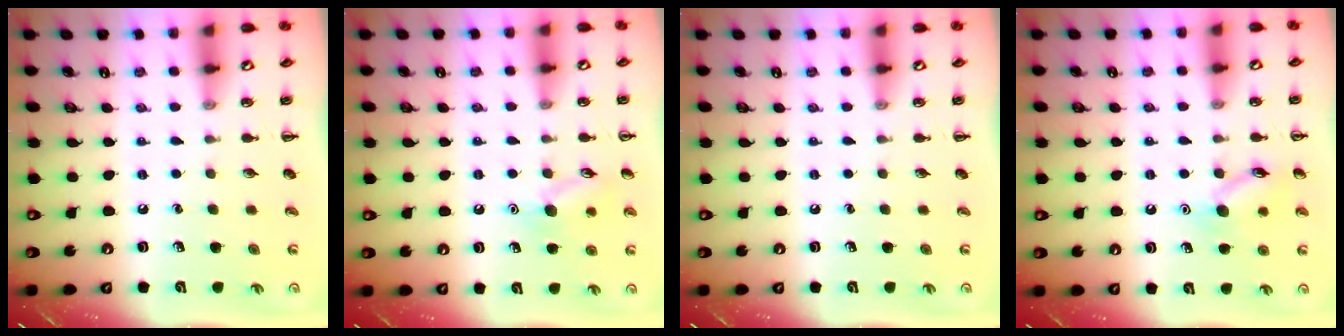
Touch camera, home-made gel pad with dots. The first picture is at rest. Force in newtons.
{"total": 9.2, "press": 9.1, "slide": 1.4}
{"total": 0.0}
{"total": 10.4, "press": 10.4, "slide": 0.7}